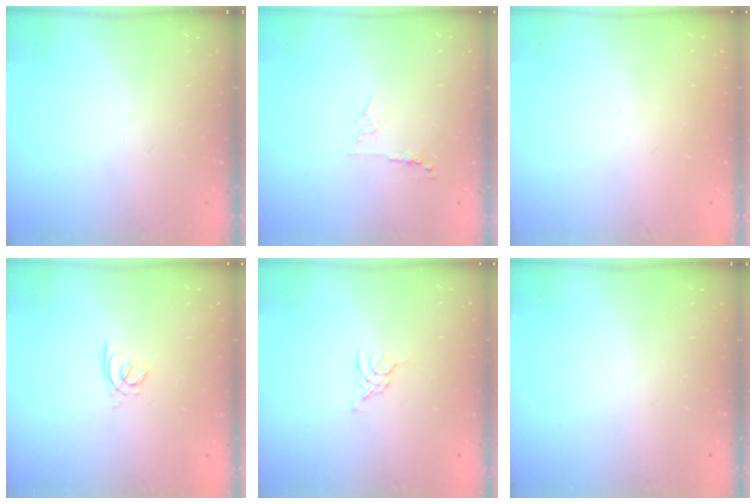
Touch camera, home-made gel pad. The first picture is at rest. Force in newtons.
{"total": 5.5, "press": 5.5, "slide": 0.7}
{"total": 0.0}
{"total": 1.4, "press": 1.3, "slide": 0.4}
{"total": 0.8, "press": 0.7, "slide": 0.3}
{"total": 0.0}